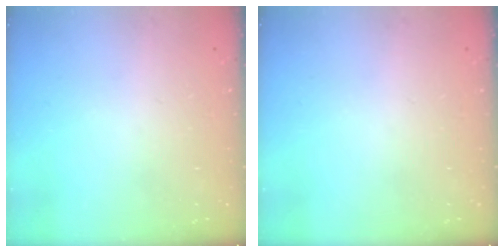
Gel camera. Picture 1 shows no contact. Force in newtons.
{"total": 0.0}